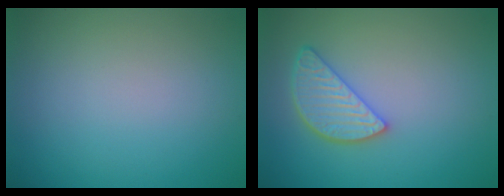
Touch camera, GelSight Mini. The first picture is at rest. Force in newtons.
{"total": 3.5, "press": 3.0, "slide": 1.7}